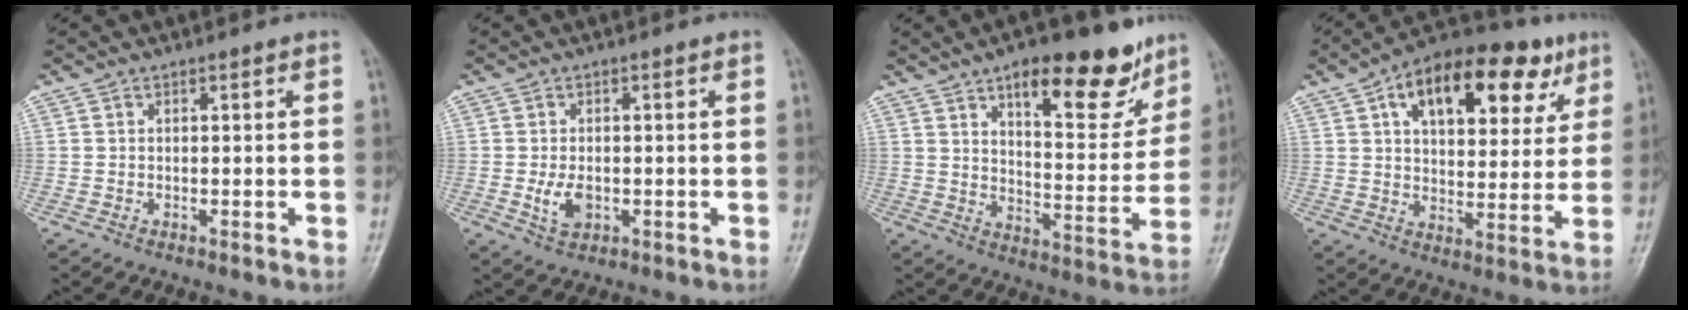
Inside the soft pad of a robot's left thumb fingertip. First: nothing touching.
{"total": 4.0, "force": [-0.6, 2.5, 3.1], "torque": [-0.056, -0.006, -0.006]}
{"total": 17.4, "force": [11.0, 6.5, 11.9], "torque": [-0.120, -0.061, 0.165]}
{"total": 21.7, "force": [9.9, 11.2, 15.7], "torque": [-0.195, 0.003, 0.148]}